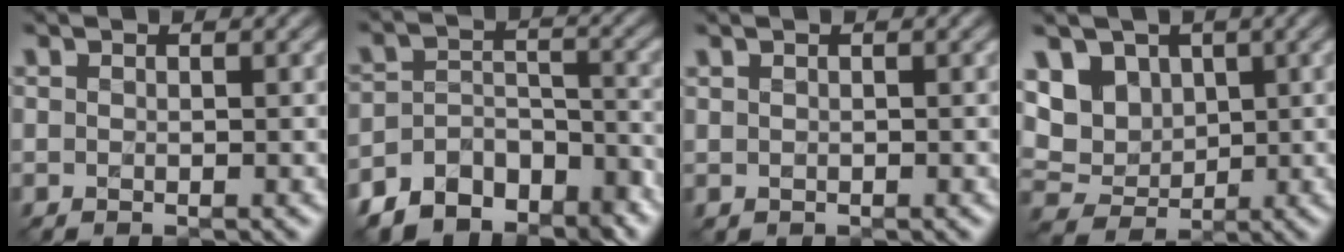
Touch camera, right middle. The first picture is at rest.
{"total": 9.3, "force": [-7.6, 4.9, 2.3], "torque": [-0.036, 0.006, -0.116]}
{"total": 0.0}
{"total": 6.6, "force": [2.2, 5.5, 3.1], "torque": [-0.057, 0.010, 0.032]}